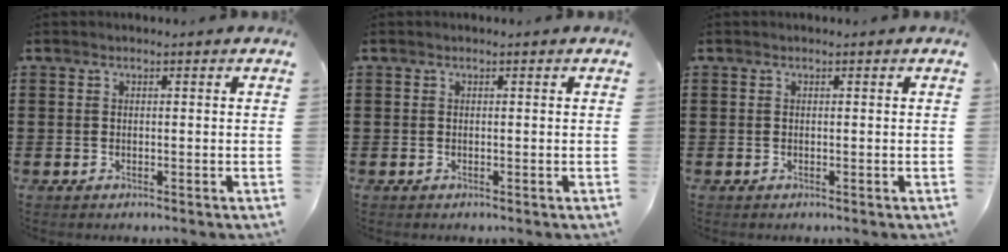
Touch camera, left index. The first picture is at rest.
{"total": 0.0}
{"total": 0.0}